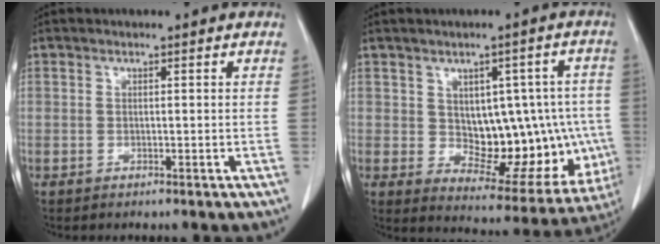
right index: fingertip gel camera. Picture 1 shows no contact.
{"total": 15.0, "force": [-0.1, 7.9, 12.7], "torque": [-0.146, 0.018, 0.025]}